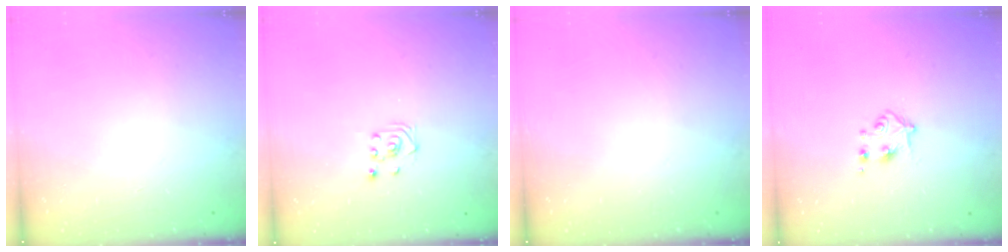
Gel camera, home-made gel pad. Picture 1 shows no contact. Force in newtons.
{"total": 1.6, "press": 1.4, "slide": 0.9}
{"total": 0.0}
{"total": 4.8, "press": 4.8, "slide": 0.6}